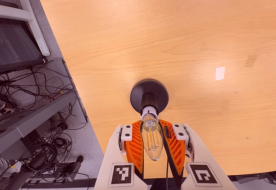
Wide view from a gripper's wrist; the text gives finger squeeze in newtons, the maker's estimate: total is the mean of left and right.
{"total": 20.6, "left": 19.2, "right": 21.9}